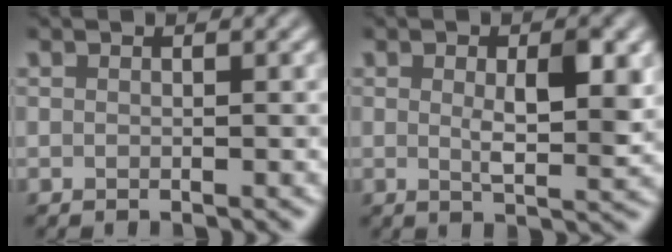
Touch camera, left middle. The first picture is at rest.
{"total": 4.5, "force": [0.7, 1.7, 4.2], "torque": [-0.067, -0.006, 0.013]}